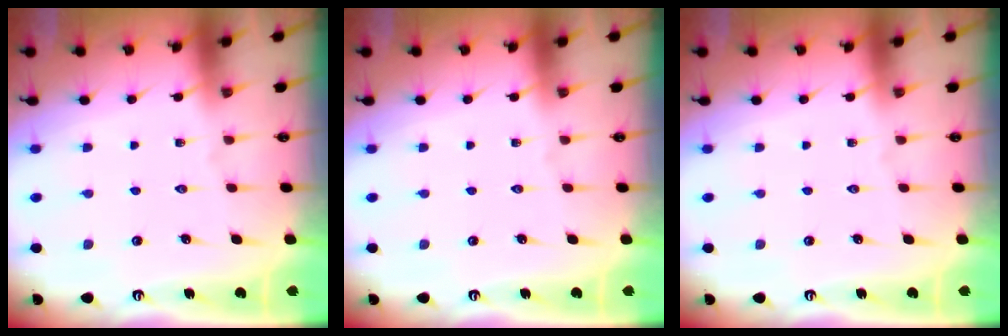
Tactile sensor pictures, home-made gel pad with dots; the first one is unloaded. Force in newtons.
{"total": 0.0}
{"total": 0.0}